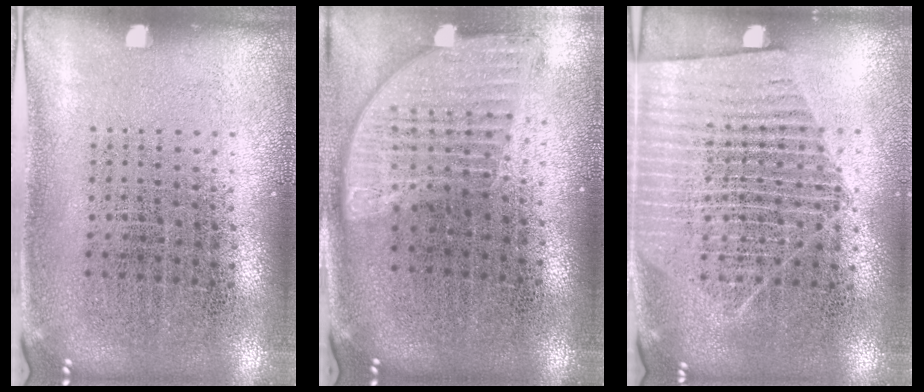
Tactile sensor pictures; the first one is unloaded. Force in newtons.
{"total": 1.6, "press": 1.4, "slide": 0.8}
{"total": 1.7, "press": 1.5, "slide": 0.8}